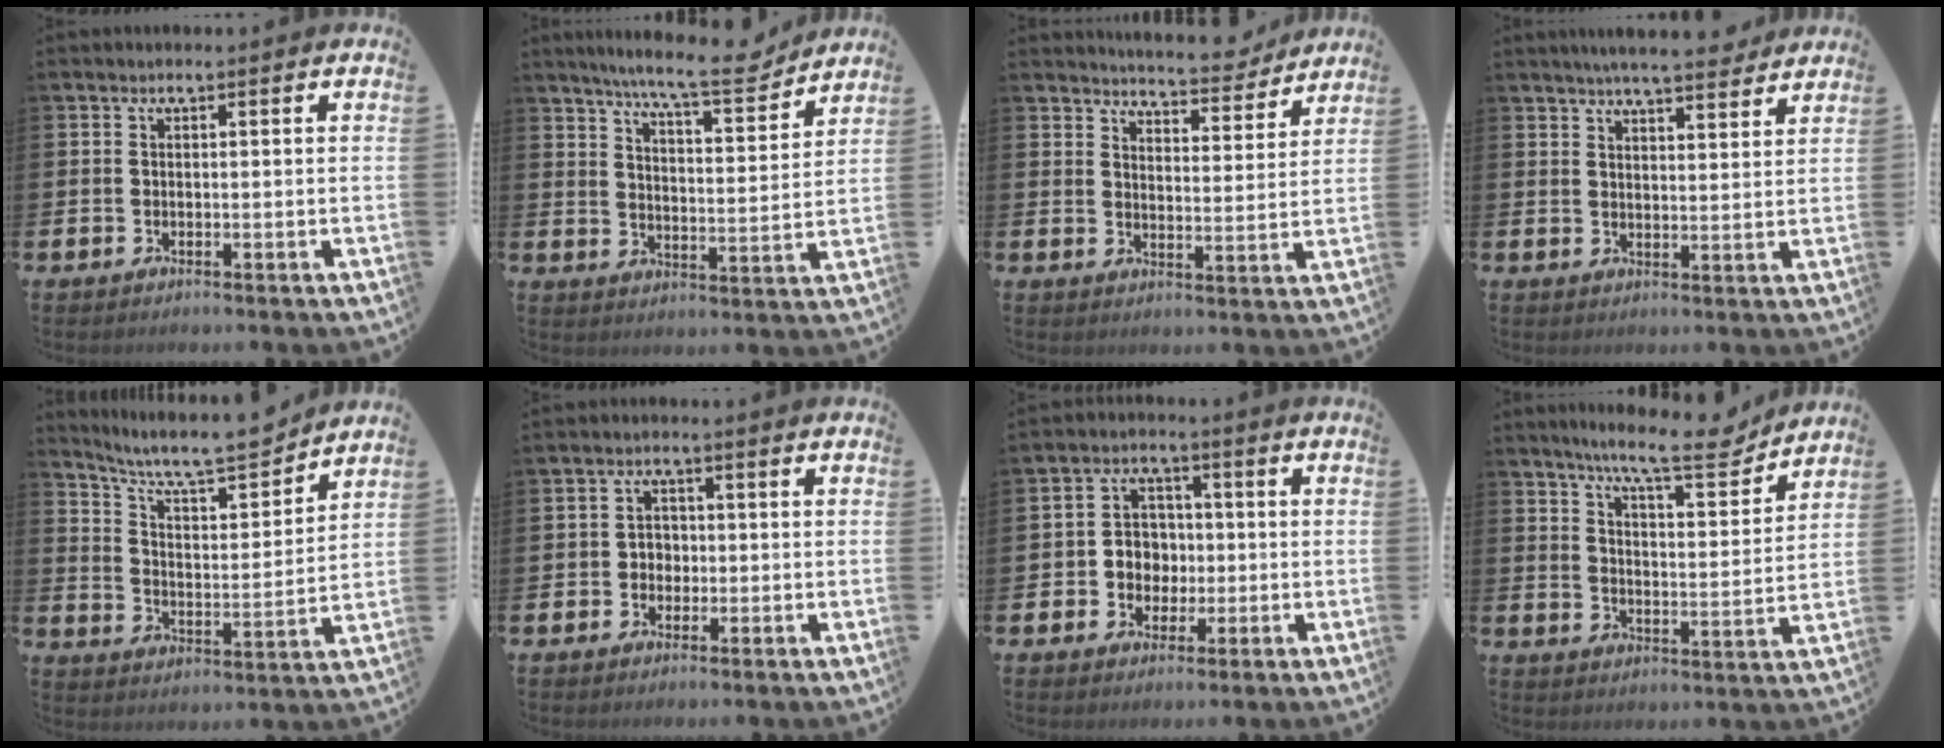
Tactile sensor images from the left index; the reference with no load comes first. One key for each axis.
{"total": 9.2, "fx": 8.3, "fy": 0.7, "fz": 4.0, "tx": -0.079, "ty": -0.052, "tz": 0.141}
{"total": 5.8, "fx": 5.8, "fy": 0.7, "fz": 0.5, "tx": -0.019, "ty": -0.044, "tz": 0.100}
{"total": 5.8, "fx": 5.6, "fy": 0.3, "fz": 1.7, "tx": -0.036, "ty": -0.025, "tz": 0.098}
{"total": 8.6, "fx": 7.9, "fy": 1.7, "fz": 2.9, "tx": -0.080, "ty": -0.062, "tz": 0.133}
{"total": 2.3, "fx": -0.3, "fy": 2.1, "fz": 0.8, "tx": -0.011, "ty": 0.005, "tz": -0.012}
{"total": 4.4, "fx": -0.1, "fy": 4.2, "fz": 1.3, "tx": -0.030, "ty": 0.007, "tz": -0.010}
{"total": 10.1, "fx": 8.9, "fy": 1.1, "fz": 4.8, "tx": -0.099, "ty": -0.048, "tz": 0.150}